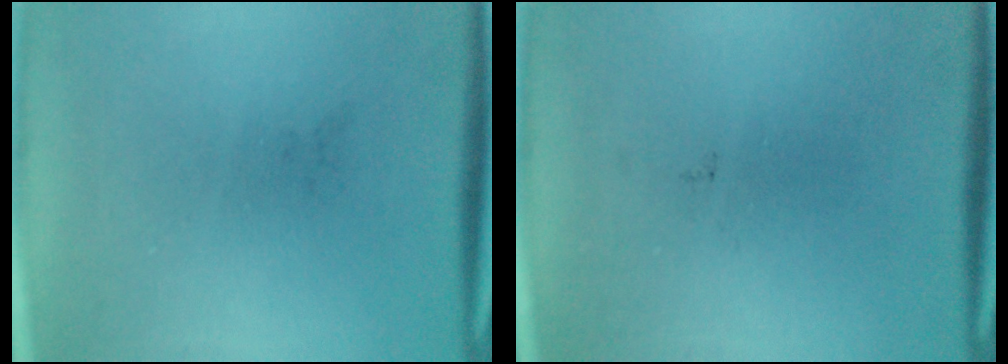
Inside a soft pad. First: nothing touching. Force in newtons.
{"total": 0.0}